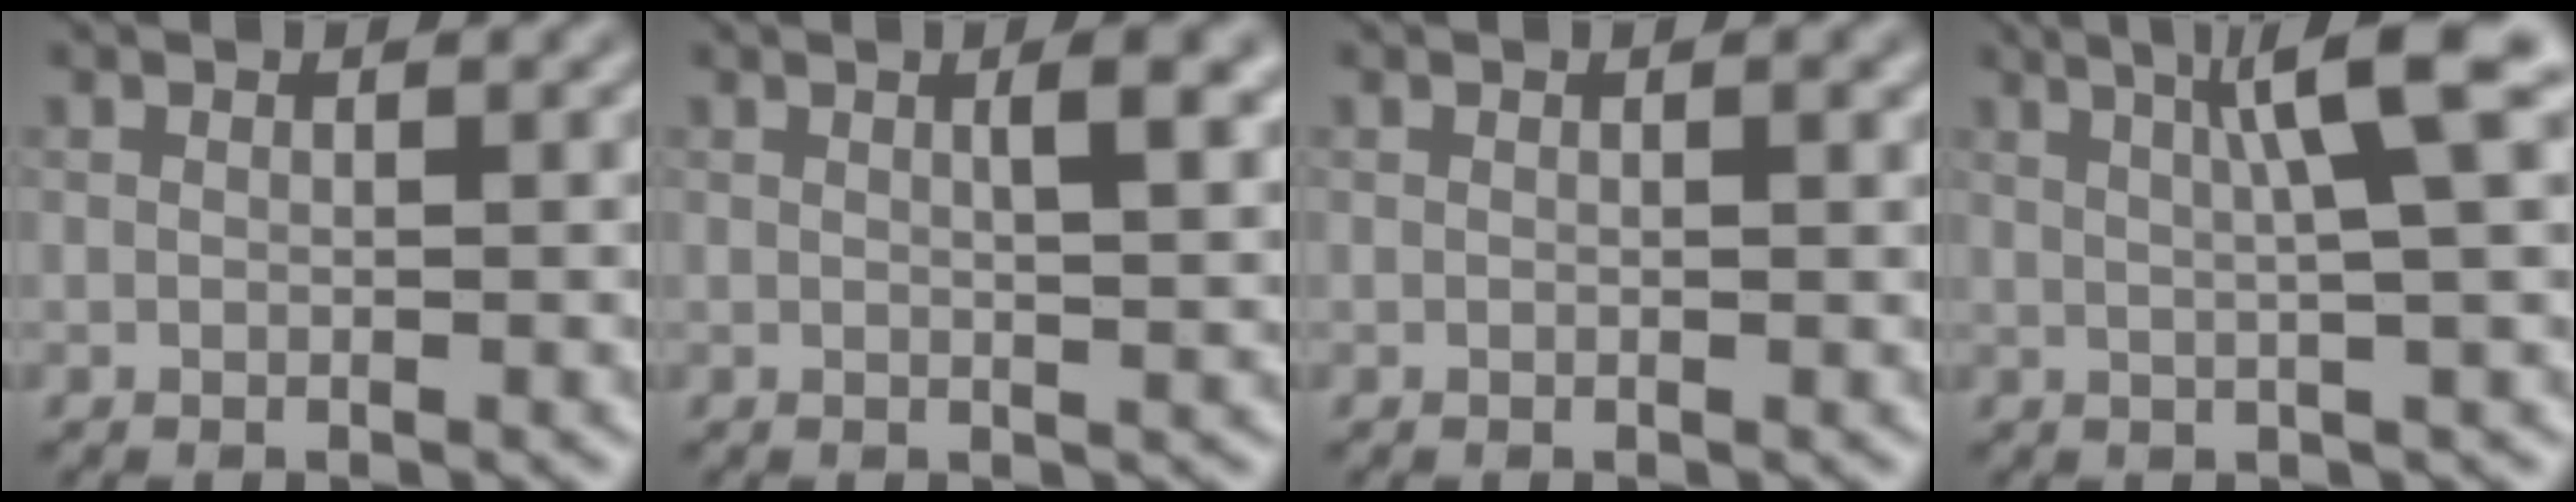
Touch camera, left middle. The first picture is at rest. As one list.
[{"total": 4.0, "force": [1.3, 1.3, 3.6], "torque": [-0.032, 0.011, 0.013]}, {"total": 0.6, "force": [0.2, 0.1, 0.6], "torque": [-0.007, 0.001, 0.003]}, {"total": 6.4, "force": [2.3, 0.8, 5.9], "torque": [-0.080, 0.018, 0.035]}]